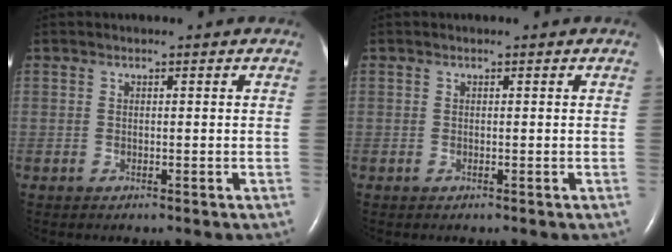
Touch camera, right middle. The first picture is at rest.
{"total": 0.0}